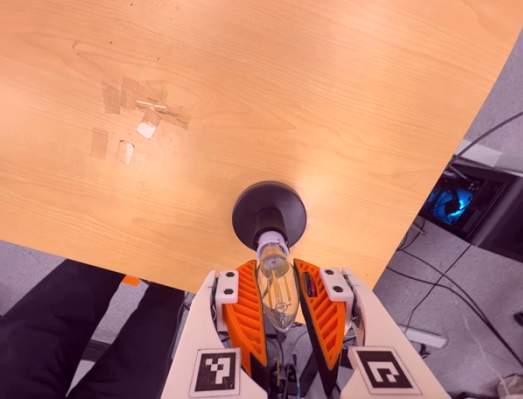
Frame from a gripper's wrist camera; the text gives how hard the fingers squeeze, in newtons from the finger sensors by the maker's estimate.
{"total": 12.1, "left": 12.1, "right": 12.1}